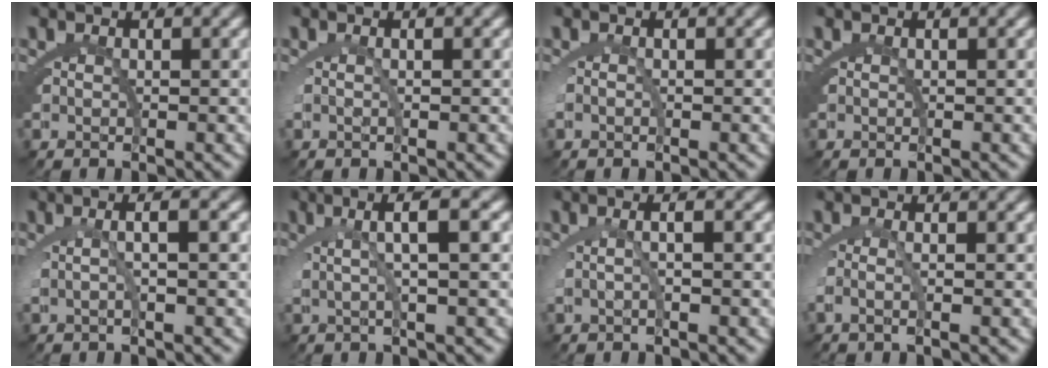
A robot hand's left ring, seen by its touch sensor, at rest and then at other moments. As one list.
[{"total": 1.0, "force": [-0.1, -0.2, 1.0], "torque": [-0.031, -0.002, 0.000]}, {"total": 0.7, "force": [-0.3, 0.1, 0.6], "torque": [-0.023, -0.005, -0.004]}, {"total": 0.0}, {"total": 2.8, "force": [0.1, -0.1, 2.8], "torque": [-0.049, 0.008, 0.002]}, {"total": 4.7, "force": [1.9, 0.3, 4.3], "torque": [-0.068, 0.021, 0.024]}, {"total": 2.2, "force": [-0.1, 0.1, 2.2], "torque": [-0.038, 0.004, -0.002]}, {"total": 2.0, "force": [-0.4, 0.2, 1.9], "torque": [-0.048, -0.006, -0.005]}]